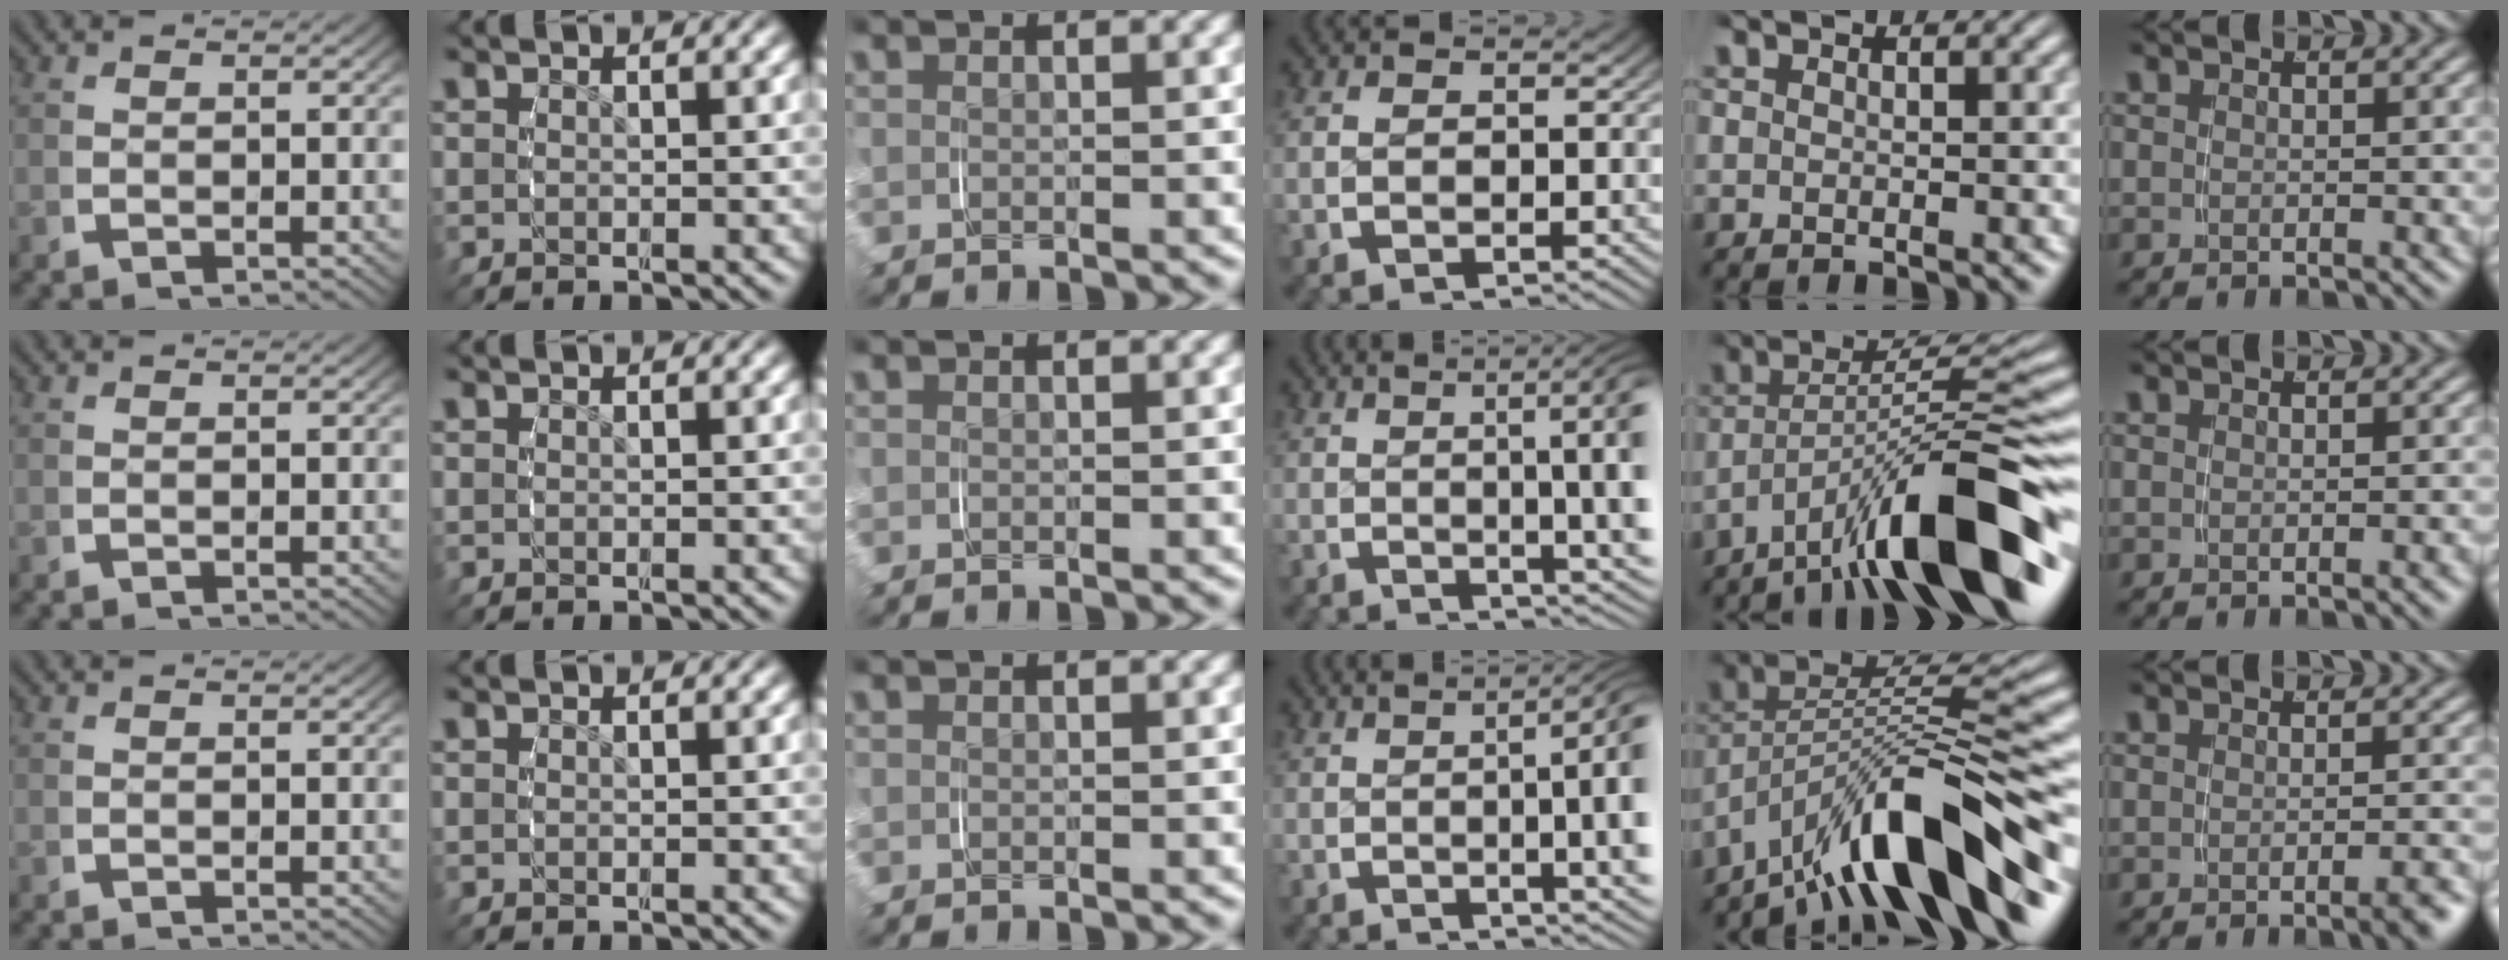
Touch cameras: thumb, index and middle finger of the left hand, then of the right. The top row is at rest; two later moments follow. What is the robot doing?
{"motion": "grasp_and_lifting", "object": "pencil case"}